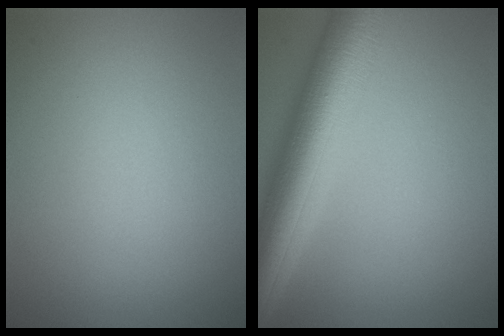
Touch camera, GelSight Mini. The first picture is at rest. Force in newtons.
{"total": 9.7, "press": 9.7, "slide": 0.3}